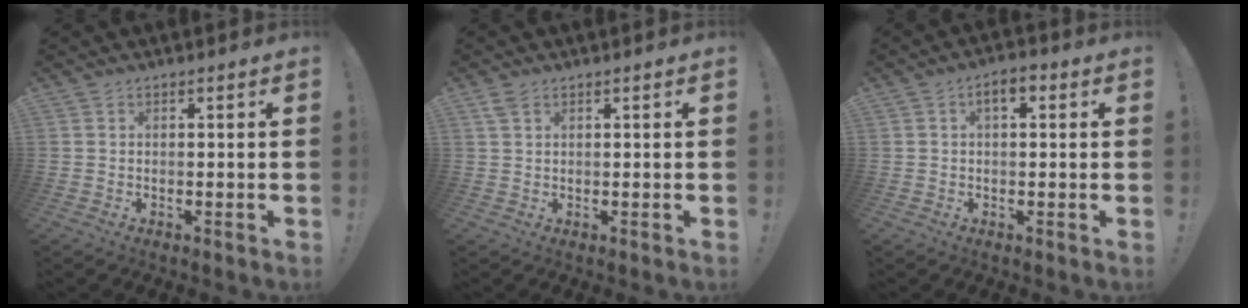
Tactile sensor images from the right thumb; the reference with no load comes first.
{"total": 2.6, "force": [1.5, 1.4, 1.6], "torque": [-0.031, 0.003, 0.029]}
{"total": 4.2, "force": [0.9, 2.1, 3.5], "torque": [-0.042, 0.004, 0.011]}